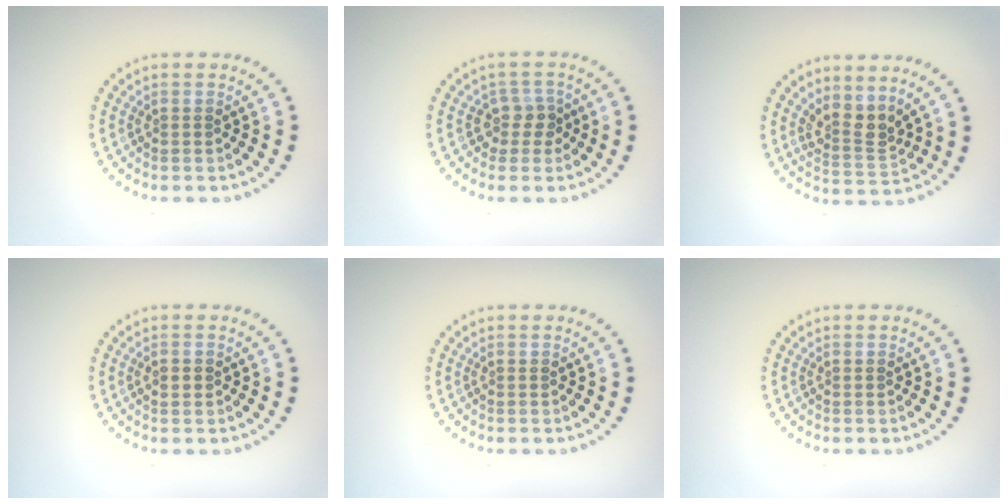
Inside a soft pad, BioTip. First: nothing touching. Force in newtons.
{"total": 2.1, "press": 1.7, "slide": 1.2}
{"total": 2.8, "press": 2.1, "slide": 1.9}
{"total": 1.5, "press": 1.5, "slide": 0.1}
{"total": 0.0}
{"total": 0.0}